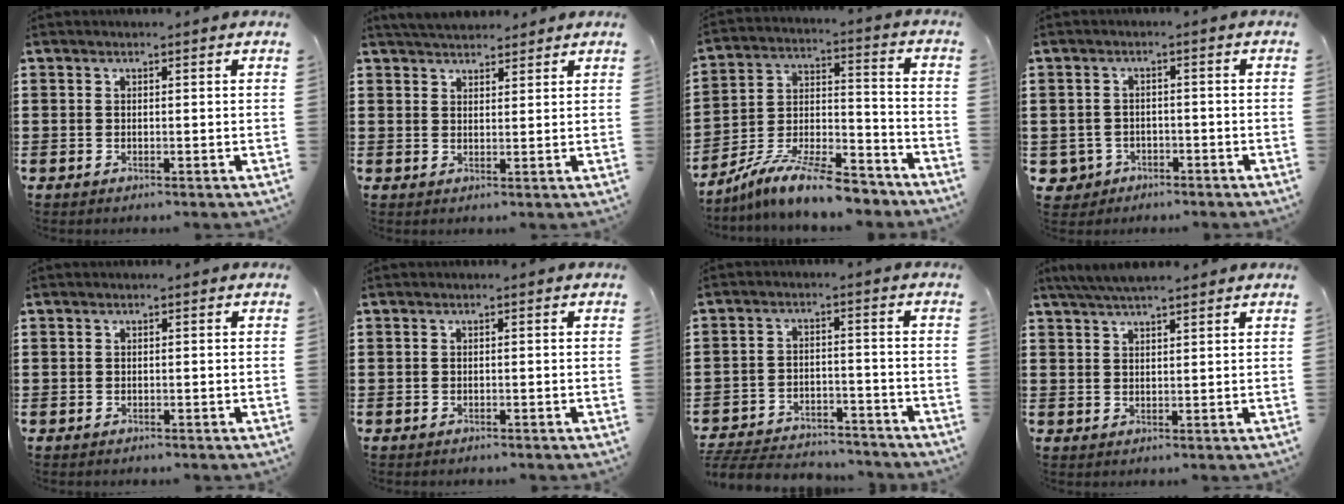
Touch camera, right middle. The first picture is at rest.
{"total": 3.6, "force": [3.4, 0.8, 0.4], "torque": [-0.019, -0.003, 0.067]}
{"total": 10.9, "force": [-9.6, 1.5, 5.0], "torque": [-0.094, 0.018, -0.188]}
{"total": 2.6, "force": [-1.9, 1.8, 0.3], "torque": [-0.021, -0.003, -0.044]}
{"total": 0.7, "force": [-0.5, 0.4, -0.2], "torque": [0.003, 0.003, -0.013]}
{"total": 0.6, "force": [-0.6, 0.2, 0.0], "torque": [-0.001, -0.002, -0.011]}
{"total": 5.6, "force": [-5.5, 1.0, 0.6], "torque": [-0.020, 0.005, -0.114]}
{"total": 4.0, "force": [3.5, 0.5, 1.9], "torque": [-0.048, 0.000, 0.066]}